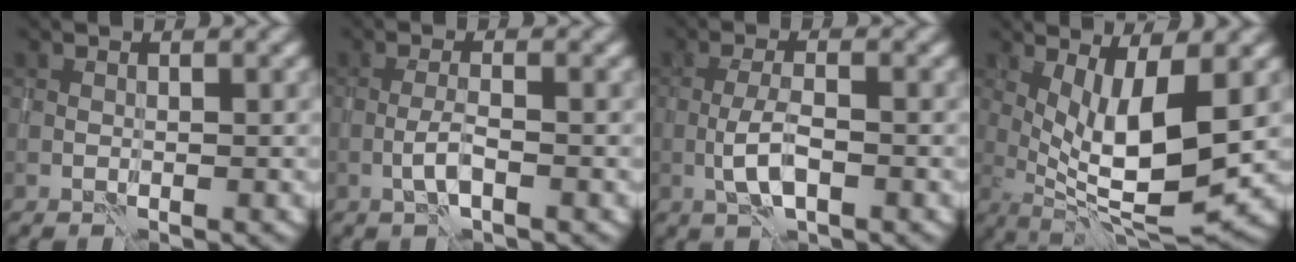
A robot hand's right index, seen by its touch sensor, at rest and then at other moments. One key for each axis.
{"total": 1.9, "fx": -1.0, "fy": 0.1, "fz": 1.6, "tx": -0.034, "ty": 0.006, "tz": -0.024}
{"total": 3.1, "fx": -1.2, "fy": 0.7, "fz": 2.7, "tx": -0.060, "ty": 0.003, "tz": -0.027}
{"total": 8.7, "fx": 0.7, "fy": 2.2, "fz": 8.4, "tx": -0.153, "ty": -0.012, "tz": 0.018}